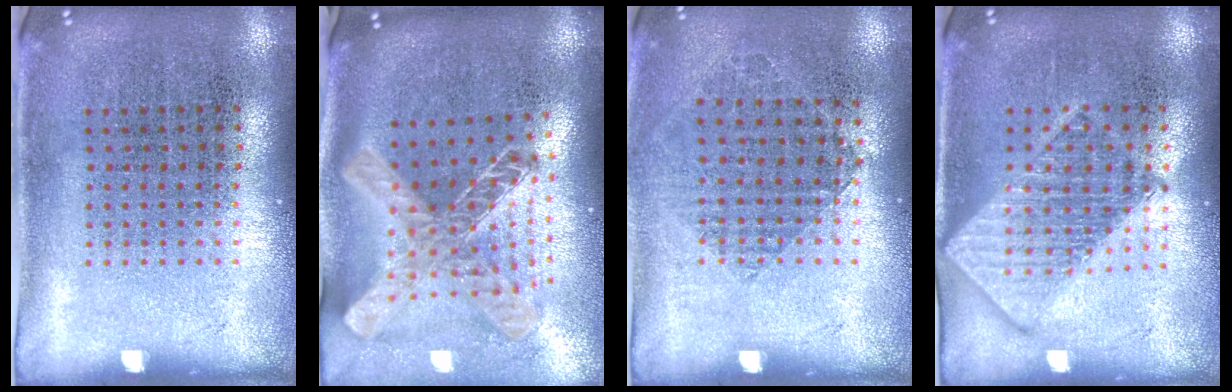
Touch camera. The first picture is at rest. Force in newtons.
{"total": 2.2, "press": 1.7, "slide": 1.4}
{"total": 0.8, "press": 0.8, "slide": 0.2}
{"total": 2.6, "press": 2.6, "slide": 0.4}